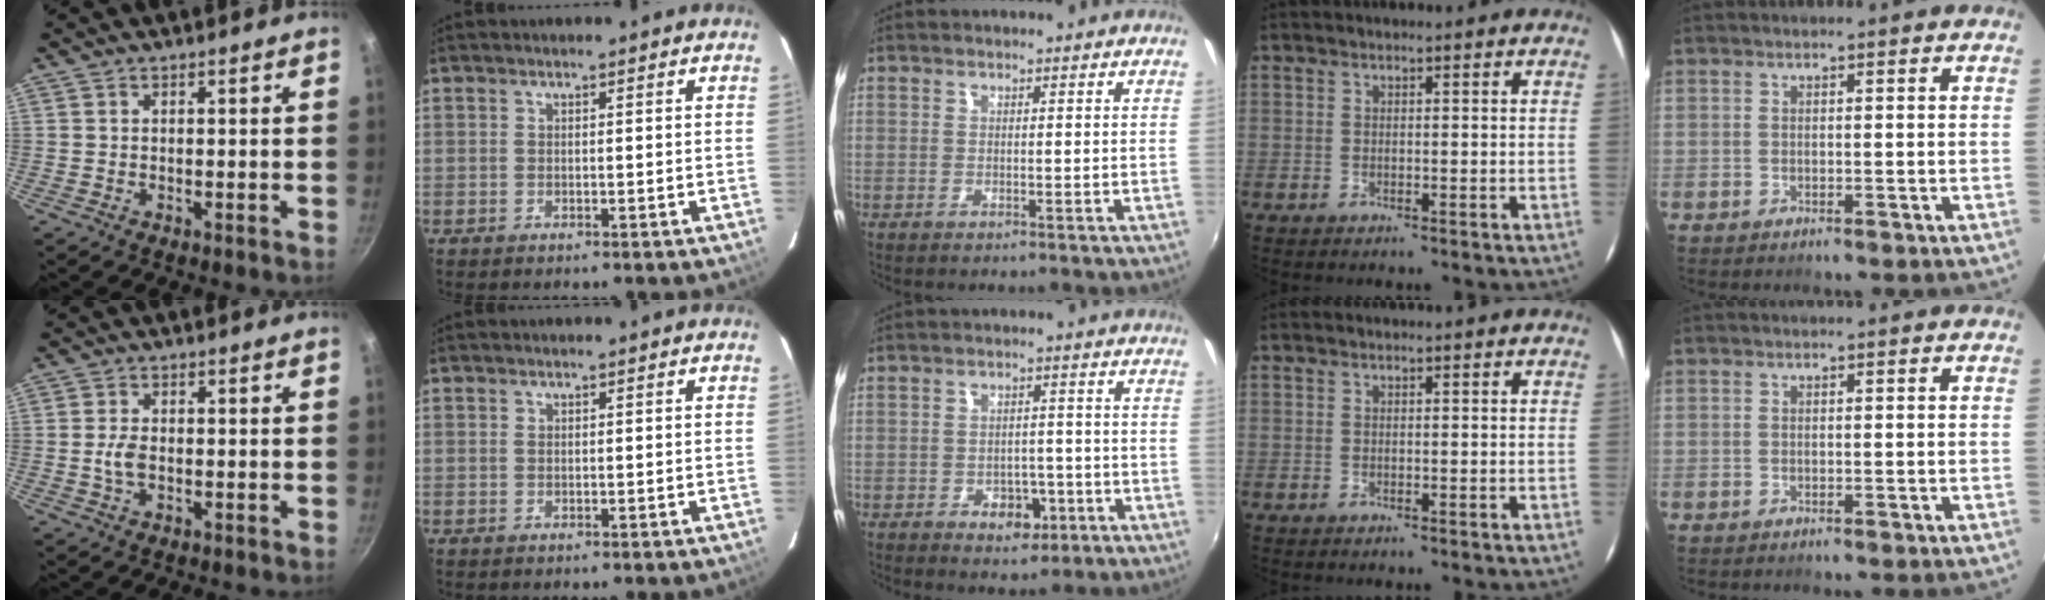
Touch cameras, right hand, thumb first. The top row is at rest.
{"thumb": {"total": 3.2, "force": [-0.5, 1.9, 2.5], "torque": [-0.051, 0.007, -0.012]}, "middle": {"total": 5.4, "force": [-2.6, 3.9, 2.6], "torque": [-0.050, 0.000, -0.026]}}